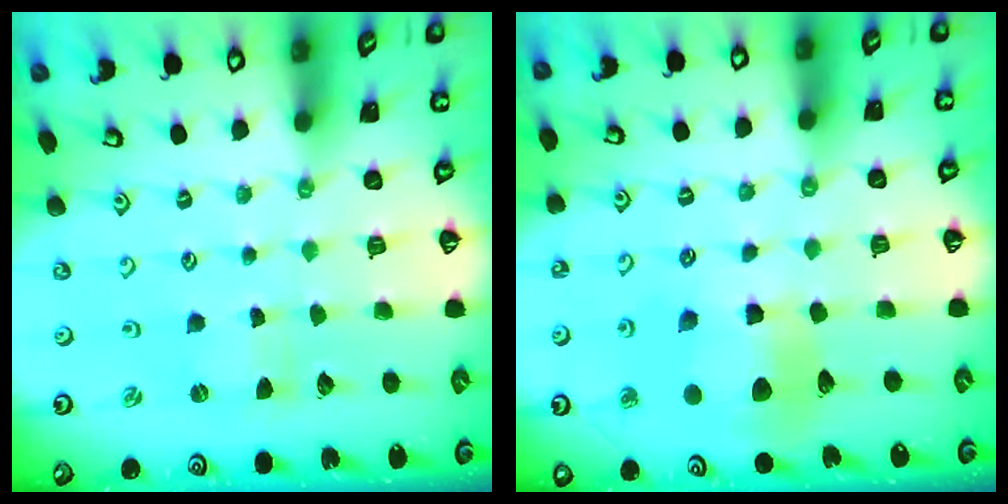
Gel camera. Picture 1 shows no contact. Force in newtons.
{"total": 11.8, "press": 11.7, "slide": 1.7}